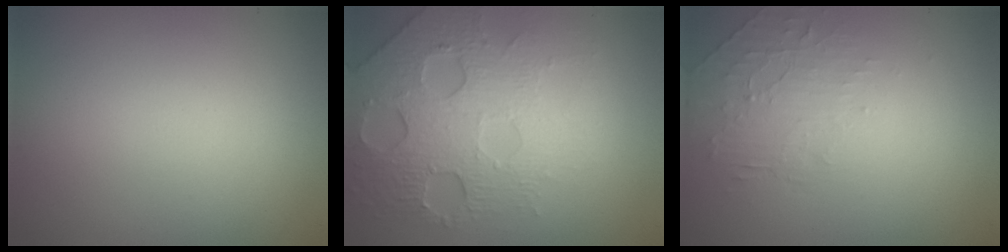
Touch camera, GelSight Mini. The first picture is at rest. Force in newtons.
{"total": 6.8, "press": 4.9, "slide": 4.7}
{"total": 1.9, "press": 0.6, "slide": 1.8}